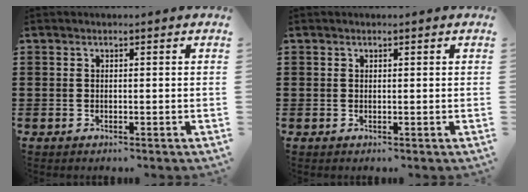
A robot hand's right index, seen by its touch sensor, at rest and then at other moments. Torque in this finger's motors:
{"motor_torque": [-0.79, 0.76, -1.05, -0.21]}